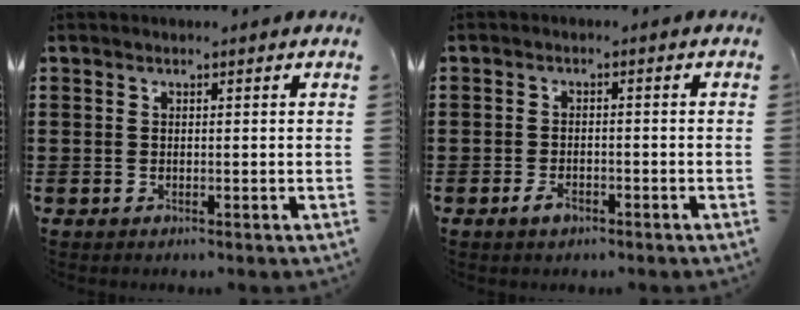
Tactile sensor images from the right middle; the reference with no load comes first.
{"total": 3.1, "force": [-1.7, 1.3, 2.2], "torque": [-0.045, -0.001, -0.033]}